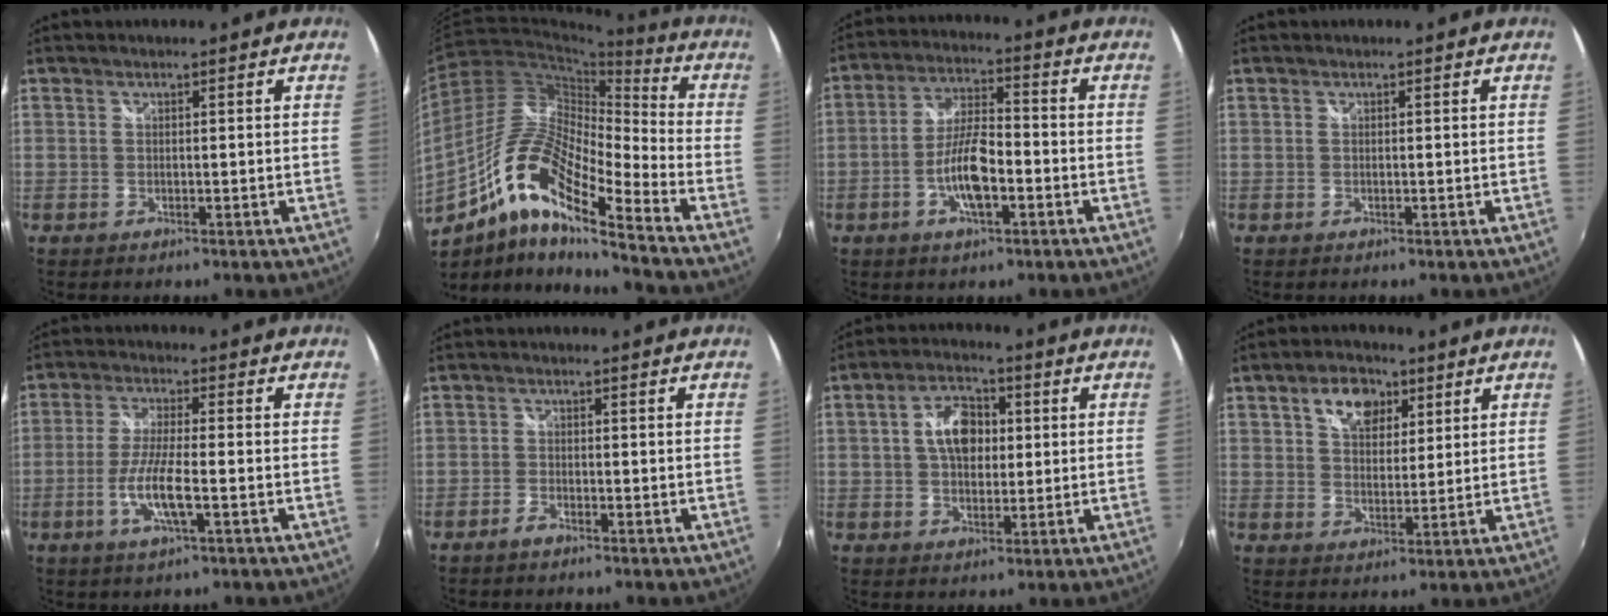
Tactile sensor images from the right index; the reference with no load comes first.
{"total": 16.4, "force": [-9.2, 3.6, 13.1], "torque": [-0.240, -0.001, -0.193]}
{"total": 9.2, "force": [-3.4, 2.8, 8.0], "torque": [-0.162, 0.005, -0.061]}
{"total": 0.0}
{"total": 7.8, "force": [-2.6, 0.9, 7.3], "torque": [-0.149, -0.007, -0.051]}
{"total": 1.7, "force": [-1.6, 0.7, 0.3], "torque": [-0.013, 0.001, -0.032]}
{"total": 8.2, "force": [1.2, 5.4, 6.0], "torque": [-0.106, 0.020, 0.020]}
{"total": 8.1, "force": [4.0, 5.2, 4.8], "torque": [-0.074, 0.019, 0.067]}